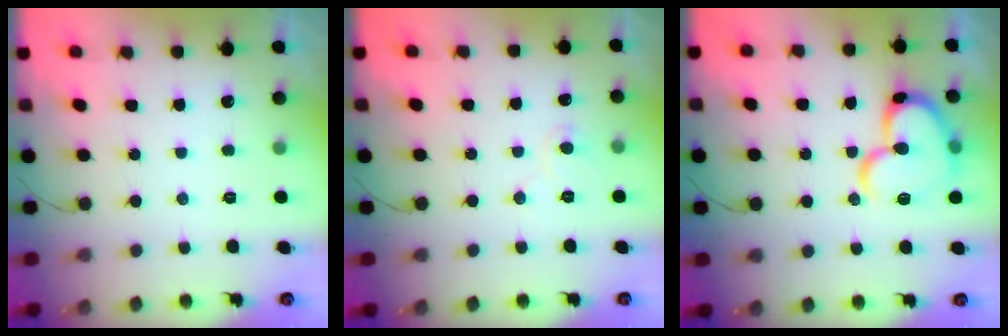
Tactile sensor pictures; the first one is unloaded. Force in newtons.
{"total": 6.4, "press": 6.4, "slide": 0.5}
{"total": 18.2, "press": 18.1, "slide": 2.0}